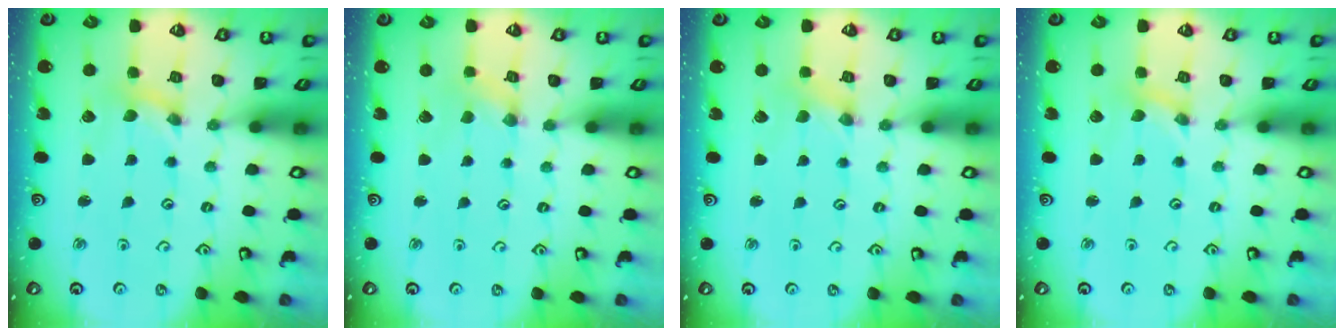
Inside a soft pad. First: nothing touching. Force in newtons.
{"total": 0.6, "press": 0.5, "slide": 0.2}
{"total": 0.0}
{"total": 0.0}